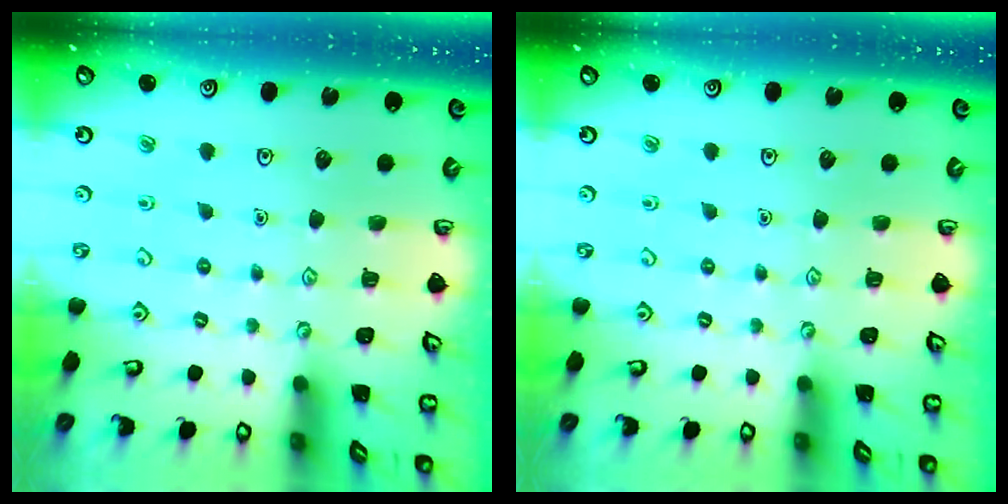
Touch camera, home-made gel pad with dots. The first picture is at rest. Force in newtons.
{"total": 0.0}